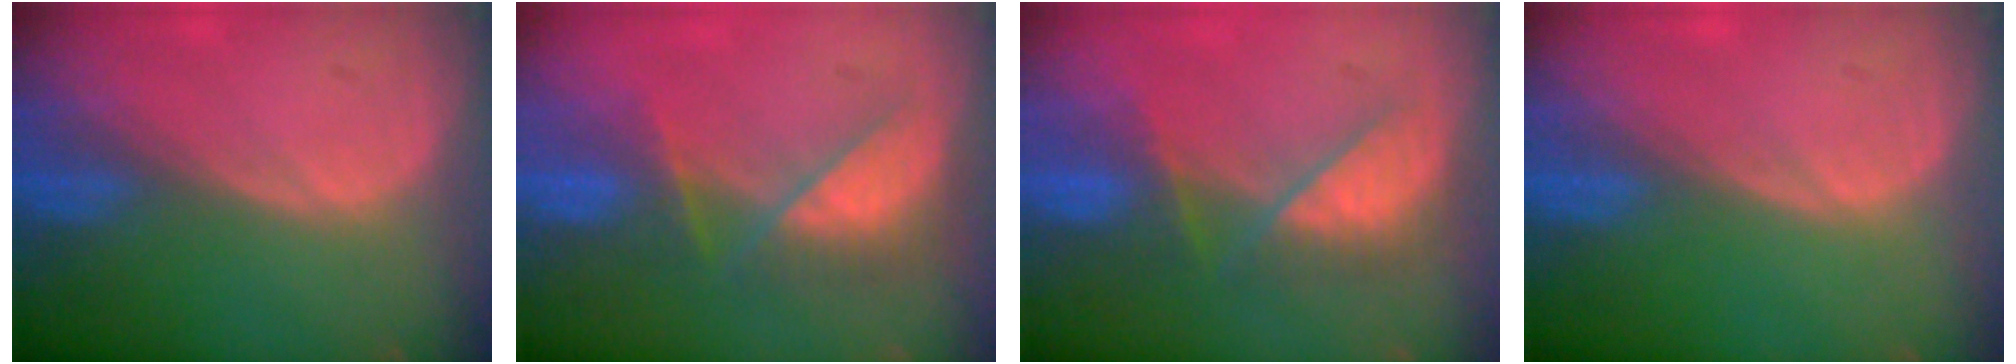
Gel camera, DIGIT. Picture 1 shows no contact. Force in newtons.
{"total": 8.2, "press": 7.1, "slide": 4.1}
{"total": 7.0, "press": 6.9, "slide": 1.1}
{"total": 0.0}